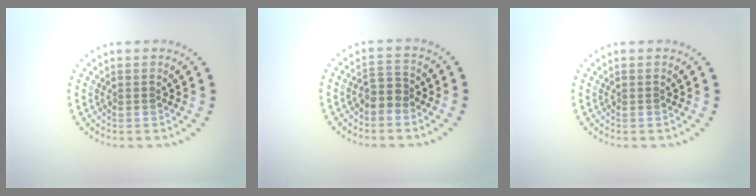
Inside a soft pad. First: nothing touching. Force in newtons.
{"total": 2.0, "press": 1.8, "slide": 0.9}
{"total": 0.0}